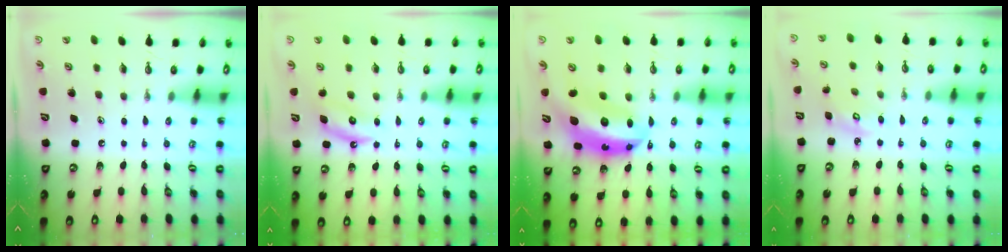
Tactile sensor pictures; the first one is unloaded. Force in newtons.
{"total": 4.6, "press": 4.5, "slide": 0.5}
{"total": 13.4, "press": 13.3, "slide": 1.3}
{"total": 2.7, "press": 2.7, "slide": 0.0}